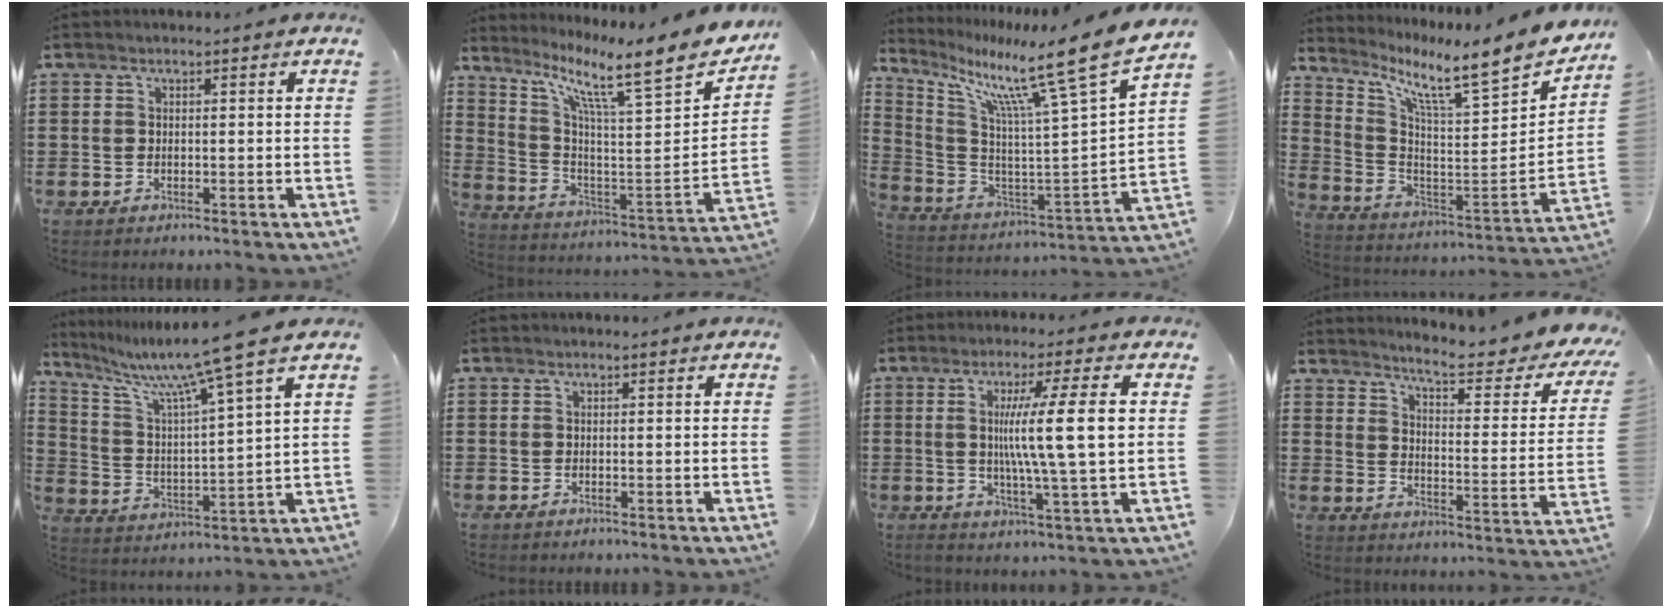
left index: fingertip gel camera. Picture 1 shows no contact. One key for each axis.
{"total": 10.6, "fx": 8.1, "fy": 1.0, "fz": 6.8, "tx": -0.126, "ty": -0.080, "tz": 0.115}
{"total": 13.0, "fx": 9.0, "fy": 0.0, "fz": 9.3, "tx": -0.175, "ty": -0.076, "tz": 0.126}
{"total": 8.4, "fx": 6.6, "fy": 0.6, "fz": 5.2, "tx": -0.112, "ty": -0.070, "tz": 0.092}
{"total": 9.7, "fx": 7.7, "fy": -1.1, "fz": 5.8, "tx": -0.145, "ty": -0.048, "tz": 0.119}
{"total": 0.0}
{"total": 11.6, "fx": 1.4, "fy": 0.2, "fz": 11.5, "tx": -0.202, "ty": -0.002, "tz": 0.017}
{"total": 5.9, "fx": 5.0, "fy": 0.0, "fz": 3.1, "tx": -0.069, "ty": -0.047, "tz": 0.074}